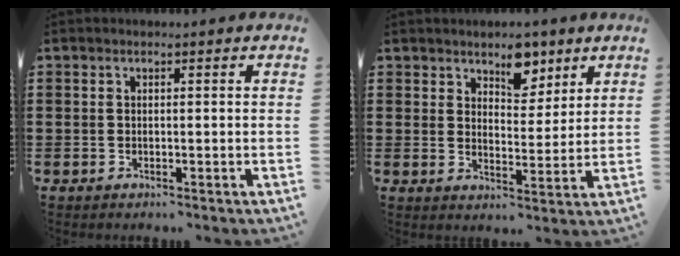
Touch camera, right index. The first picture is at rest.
{"total": 6.1, "force": [4.6, 3.3, 2.2], "torque": [-0.030, -0.010, 0.078]}